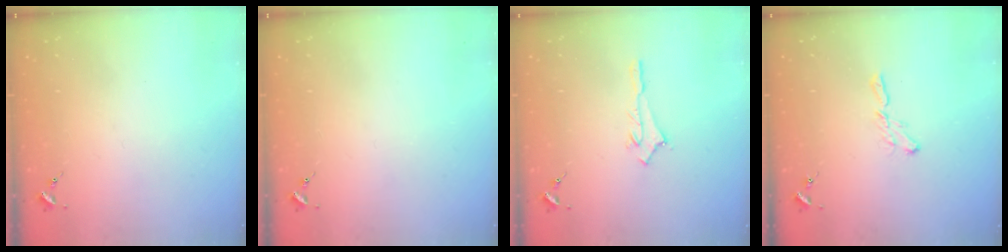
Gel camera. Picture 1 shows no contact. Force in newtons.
{"total": 0.0}
{"total": 2.5, "press": 2.5, "slide": 0.2}
{"total": 5.0, "press": 5.0, "slide": 0.5}